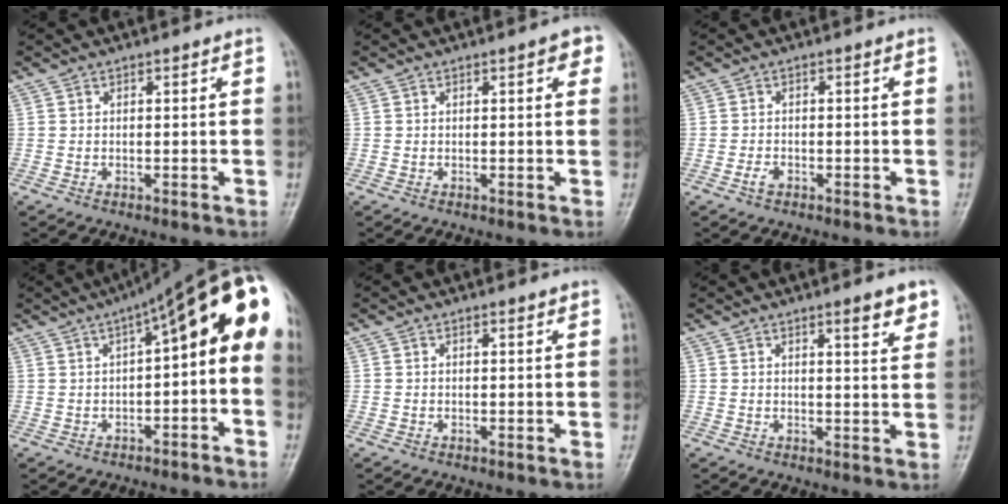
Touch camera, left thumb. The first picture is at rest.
{"total": 2.9, "force": [1.2, 1.1, 2.5], "torque": [-0.021, 0.001, 0.009]}
{"total": 1.8, "force": [-1.0, 1.0, 1.0], "torque": [-0.020, 0.006, -0.021]}
{"total": 16.4, "force": [1.9, 6.1, 15.1], "torque": [-0.185, 0.056, 0.018]}
{"total": 0.7, "force": [0.5, 0.2, 0.4], "torque": [-0.008, -0.002, 0.008]}
{"total": 5.1, "force": [3.2, 1.1, 3.8], "torque": [-0.041, -0.019, 0.043]}